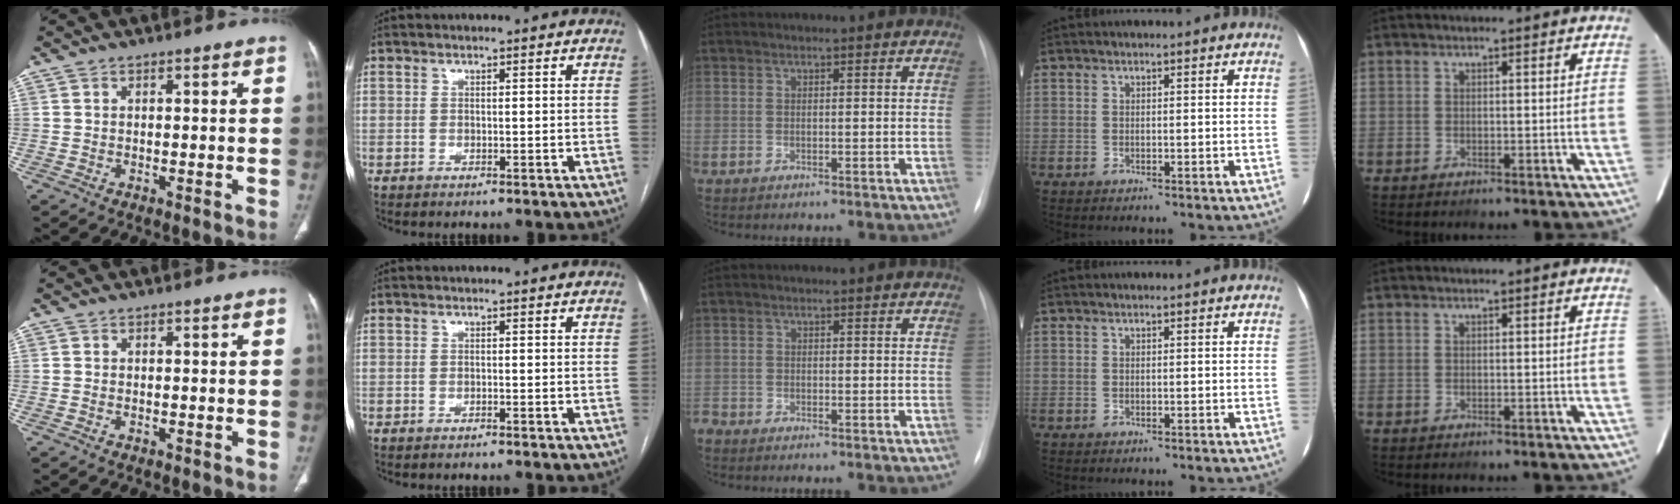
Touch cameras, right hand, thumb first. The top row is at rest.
{"middle": {"total": 1.3, "force": [-1.3, 0.0, 0.2], "torque": [-0.002, -0.003, -0.021]}}